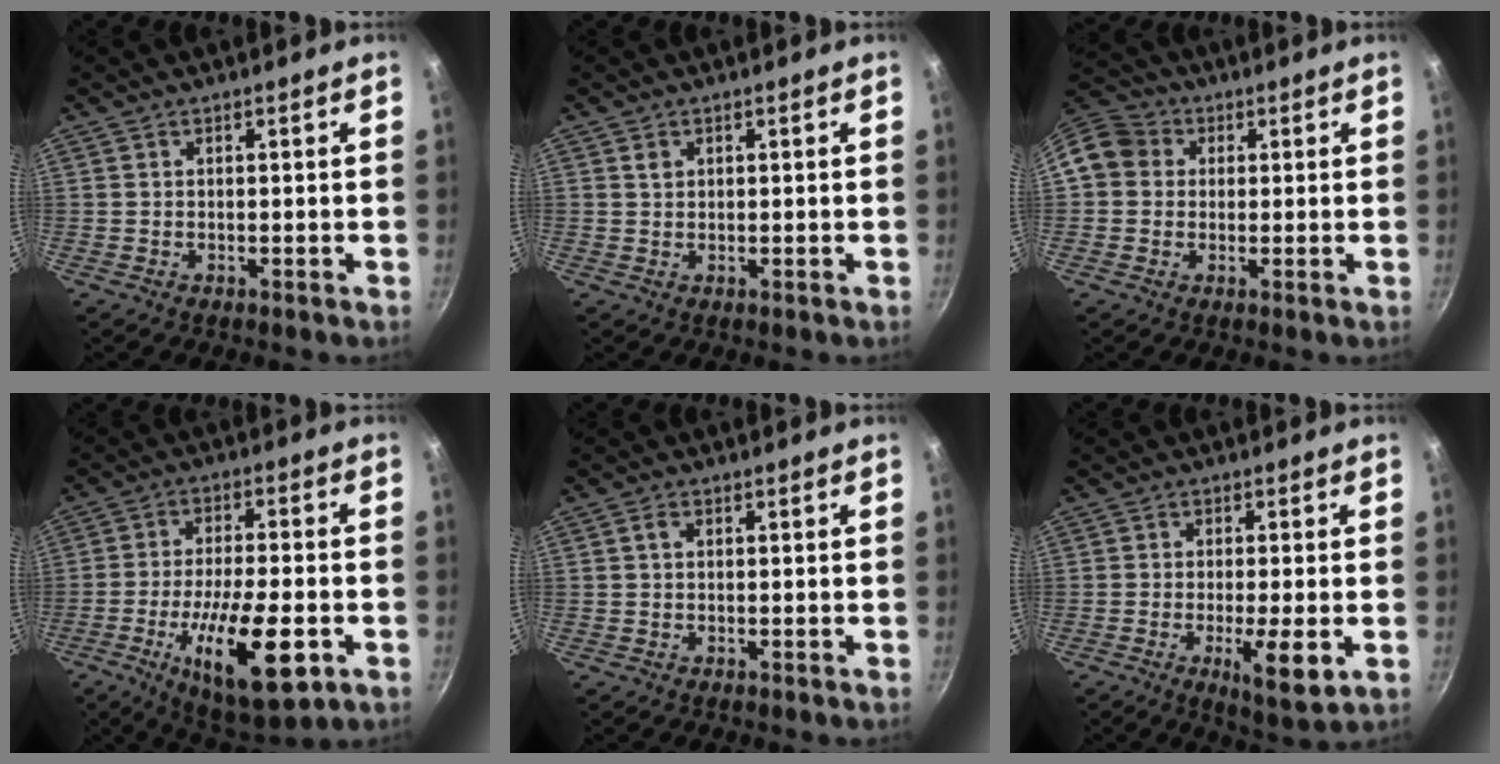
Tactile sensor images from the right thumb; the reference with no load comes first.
{"total": 1.4, "force": [0.6, 1.1, 0.6], "torque": [-0.007, -0.002, 0.010]}
{"total": 9.2, "force": [1.3, 8.2, 4.0], "torque": [-0.057, 0.022, 0.005]}
{"total": 18.1, "force": [-6.2, 6.1, 15.8], "torque": [-0.256, 0.014, -0.098]}
{"total": 1.2, "force": [0.3, 0.8, 0.9], "torque": [-0.016, 0.006, 0.004]}
{"total": 7.7, "force": [-2.0, 1.7, 7.3], "torque": [-0.119, -0.004, -0.028]}